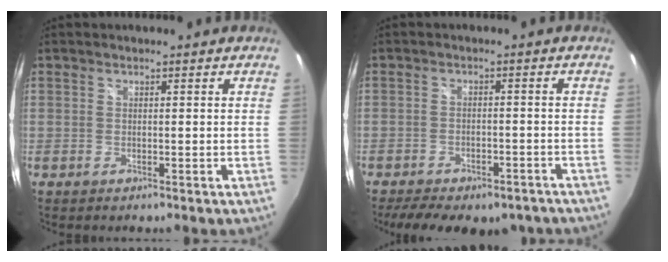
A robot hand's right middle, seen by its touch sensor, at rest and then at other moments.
{"total": 14.7, "force": [-11.4, 6.1, 7.1], "torque": [-0.148, -0.016, -0.142]}